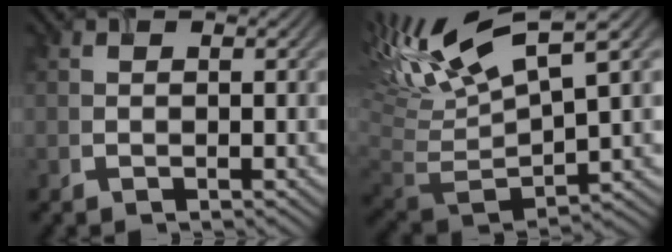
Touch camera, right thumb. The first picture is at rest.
{"total": 13.7, "force": [6.5, 5.3, 10.9], "torque": [-0.248, 0.018, 0.114]}